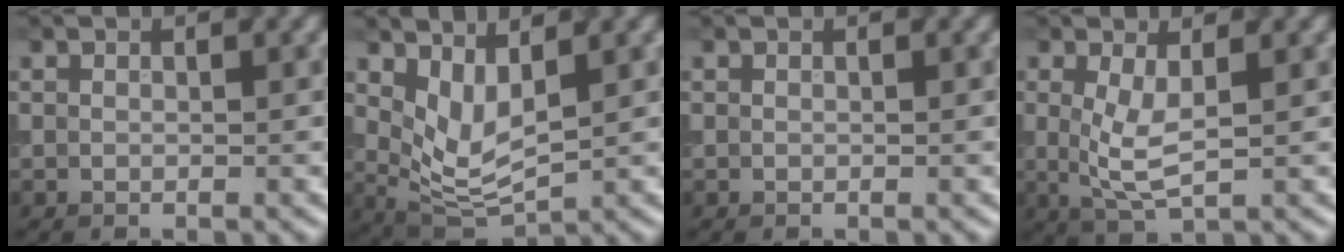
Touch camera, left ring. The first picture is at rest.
{"total": 4.0, "force": [1.5, 1.8, 3.2], "torque": [-0.069, -0.014, 0.037]}
{"total": 0.0}
{"total": 3.6, "force": [0.4, 1.2, 3.4], "torque": [-0.077, -0.006, 0.011]}